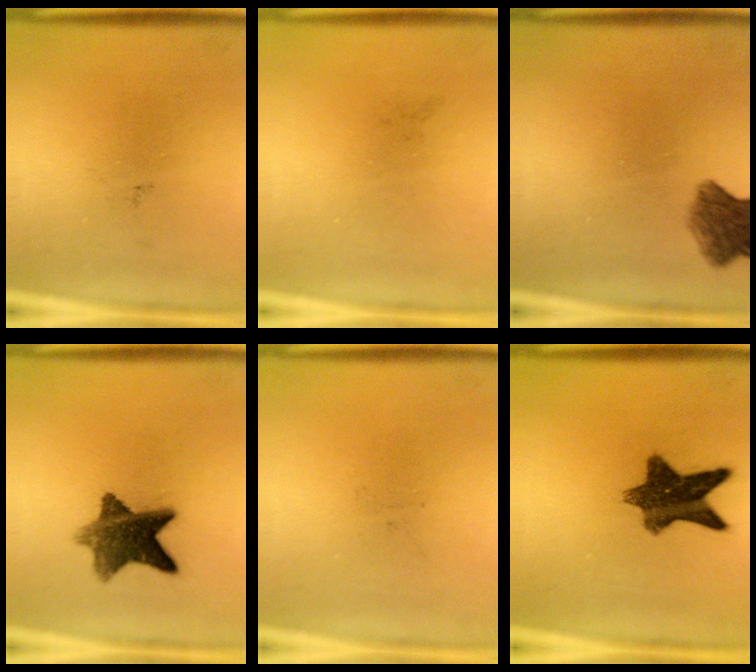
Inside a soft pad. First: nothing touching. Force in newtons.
{"total": 0.0}
{"total": 6.4}
{"total": 9.7}
{"total": 0.0}
{"total": 10.6}